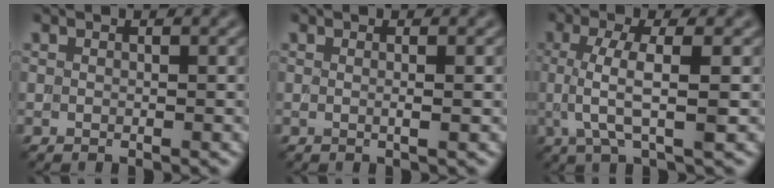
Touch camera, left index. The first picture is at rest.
{"total": 1.2, "force": [0.1, 0.4, 1.2], "torque": [-0.015, 0.002, -0.005]}
{"total": 4.5, "force": [-0.1, 1.1, 4.3], "torque": [-0.090, 0.001, -0.003]}